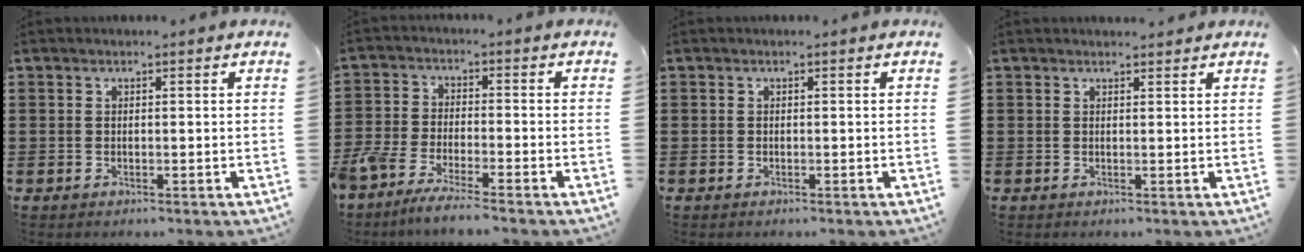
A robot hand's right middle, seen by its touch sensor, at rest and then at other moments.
{"total": 5.0, "force": [-4.8, 0.2, 1.4], "torque": [-0.047, -0.009, -0.100]}
{"total": 0.0}
{"total": 0.9, "force": [0.9, 0.0, 0.0], "torque": [-0.002, -0.002, 0.017]}